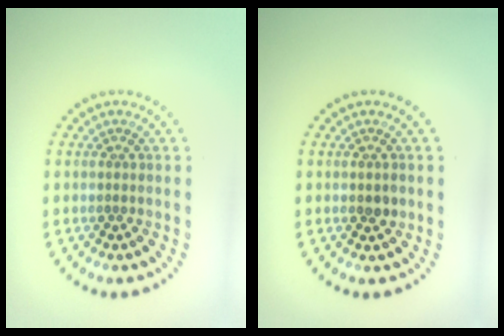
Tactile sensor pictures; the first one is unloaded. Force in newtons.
{"total": 1.2, "press": 1.1, "slide": 0.3}